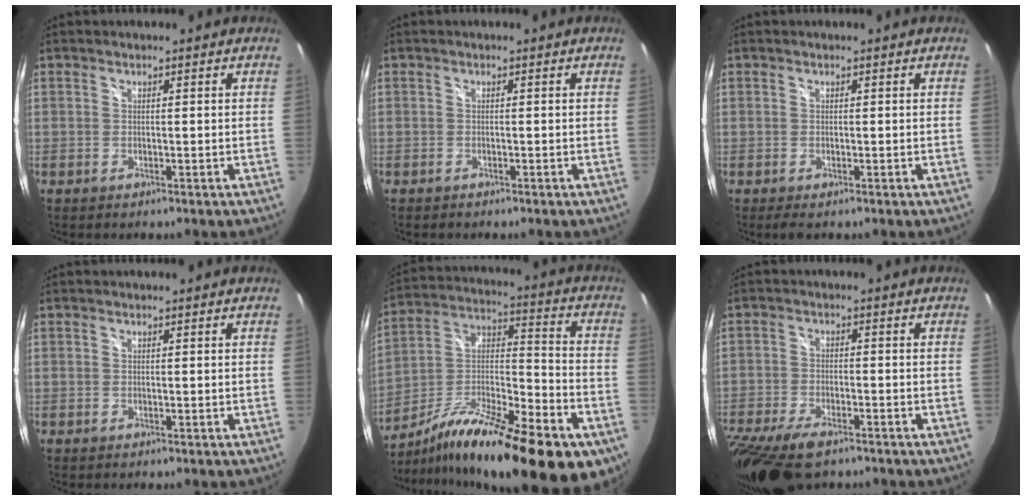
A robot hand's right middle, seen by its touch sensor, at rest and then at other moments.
{"total": 1.0, "force": [-0.9, 0.3, 0.3], "torque": [-0.009, -0.005, -0.017]}
{"total": 1.2, "force": [-0.7, 0.1, 0.9], "torque": [-0.018, -0.005, -0.012]}
{"total": 0.0}
{"total": 28.1, "force": [-17.3, 8.0, 20.5], "torque": [-0.323, -0.021, -0.271]}
{"total": 15.1, "force": [-10.9, 5.9, 8.6], "torque": [-0.211, -0.053, -0.191]}